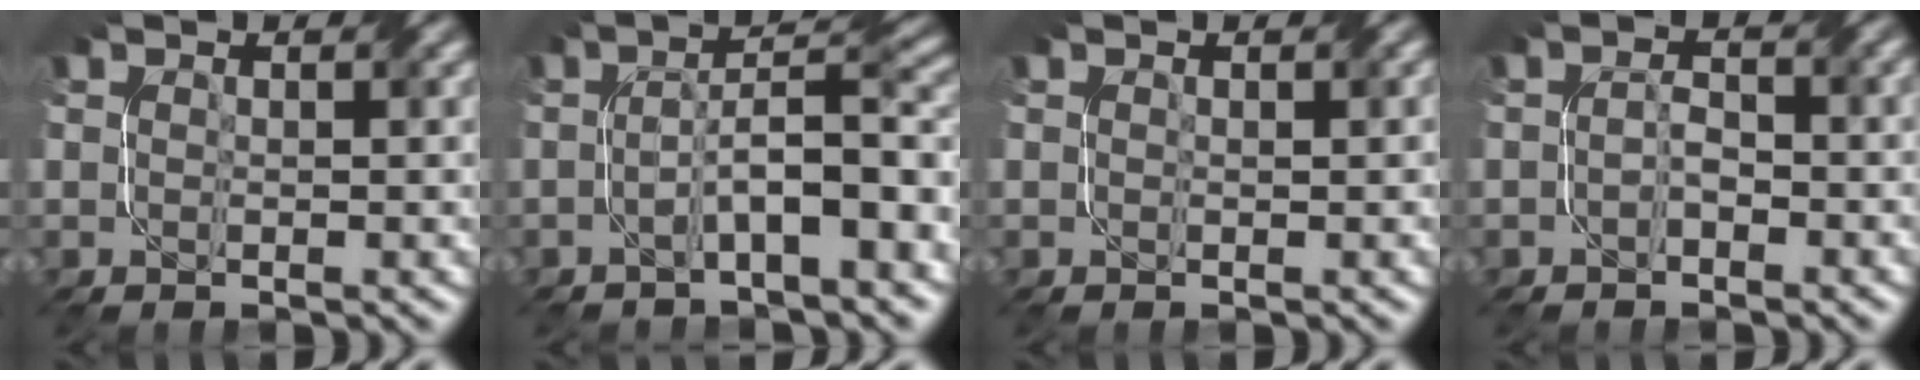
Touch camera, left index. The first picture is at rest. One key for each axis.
{"total": 6.1, "fx": -2.3, "fy": 1.4, "fz": 5.5, "tx": -0.084, "ty": 0.019, "tz": -0.042}
{"total": 0.0}
{"total": 1.7, "fx": -0.9, "fy": 0.7, "fz": 1.2, "tx": -0.022, "ty": 0.002, "tz": -0.018}